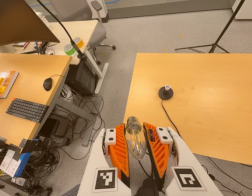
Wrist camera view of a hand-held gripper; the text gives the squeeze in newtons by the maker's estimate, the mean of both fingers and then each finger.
{"total": 20.4, "left": 21.7, "right": 19.1}